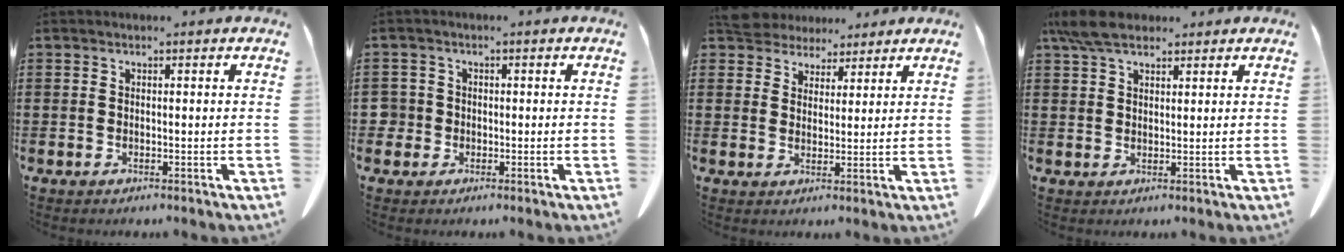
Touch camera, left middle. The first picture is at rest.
{"total": 2.0, "force": [-0.3, 1.9, 0.4], "torque": [-0.024, 0.001, -0.012]}
{"total": 5.2, "force": [4.8, 1.9, 0.5], "torque": [-0.031, -0.008, 0.091]}
{"total": 5.6, "force": [4.3, 2.3, 2.8], "torque": [-0.067, 0.003, 0.081]}